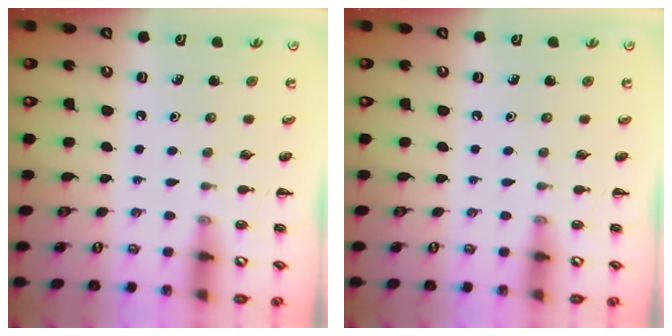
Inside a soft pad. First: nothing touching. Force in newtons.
{"total": 0.0}